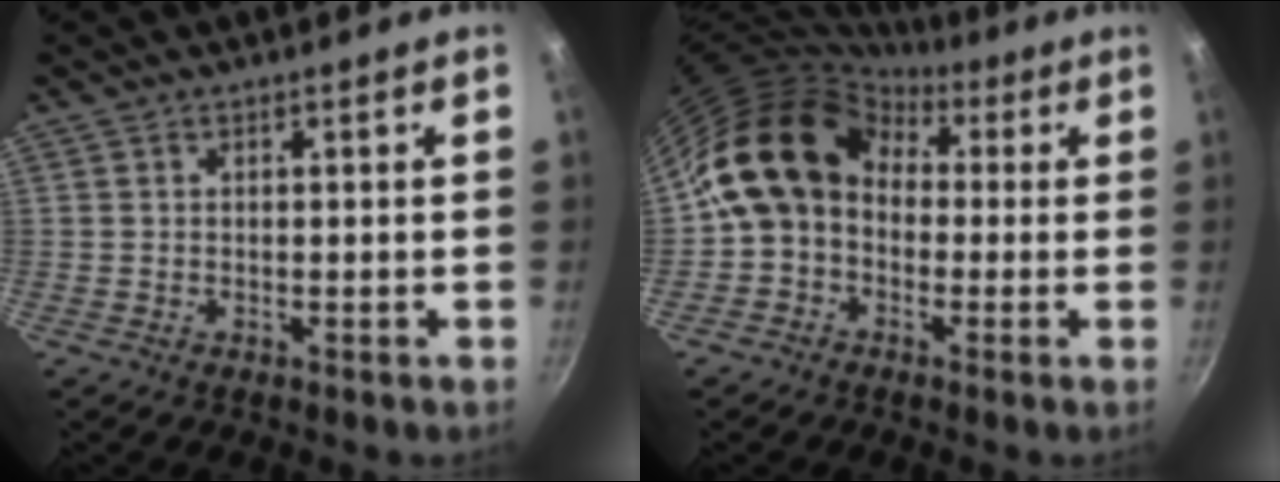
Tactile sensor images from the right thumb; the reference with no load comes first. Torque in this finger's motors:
{"motor_torque": [-0.37, 1.41, 0.95, -0.91, 0.23]}